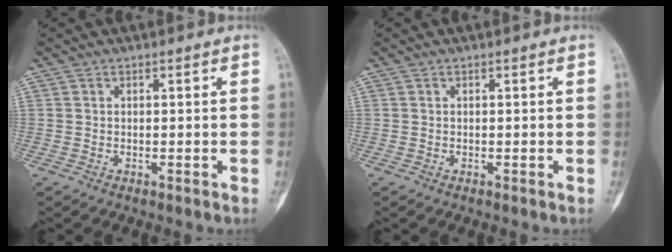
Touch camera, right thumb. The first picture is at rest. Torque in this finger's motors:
{"motor_torque": [0.00, 0.00, 0.10, -0.09, 0.00]}